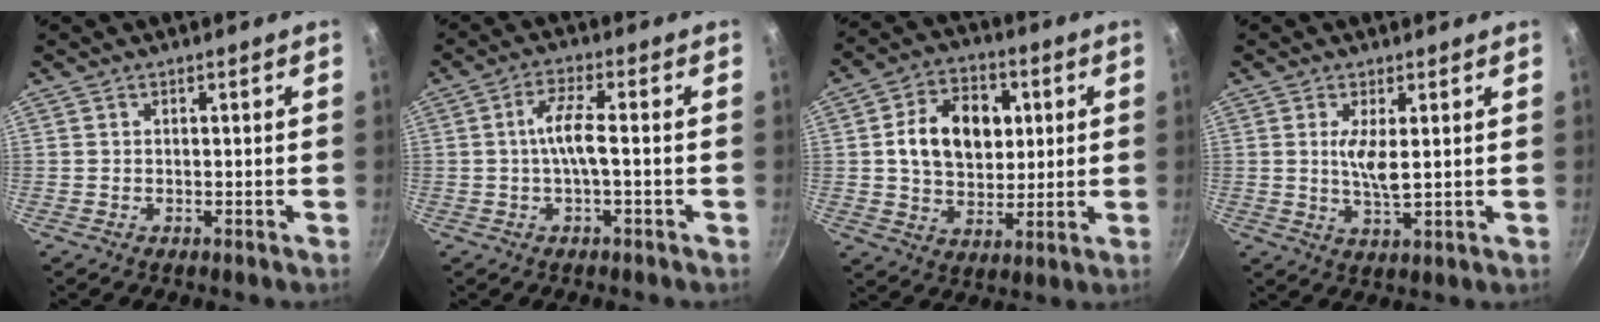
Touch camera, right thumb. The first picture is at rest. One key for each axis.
{"total": 5.3, "fx": -0.8, "fy": 0.8, "fz": 5.2, "tx": -0.111, "ty": 0.017, "tz": -0.019}
{"total": 14.5, "fx": 2.7, "fy": 10.6, "fz": 9.5, "tx": -0.118, "ty": 0.005, "tz": 0.038}
{"total": 5.0, "fx": 1.0, "fy": 1.3, "fz": 4.8, "tx": -0.094, "ty": -0.012, "tz": 0.022}